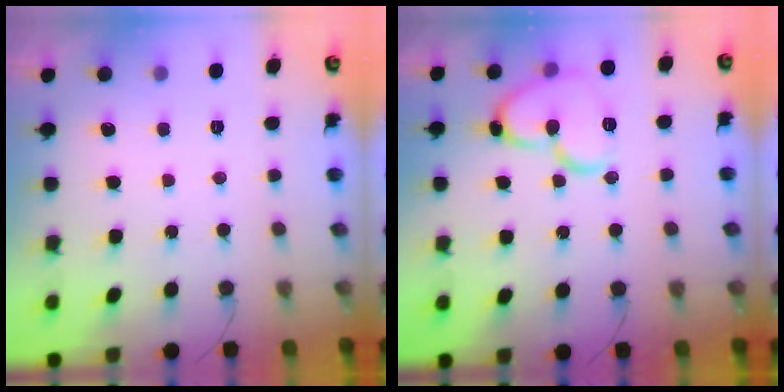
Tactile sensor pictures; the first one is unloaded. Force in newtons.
{"total": 13.7, "press": 13.6, "slide": 1.9}